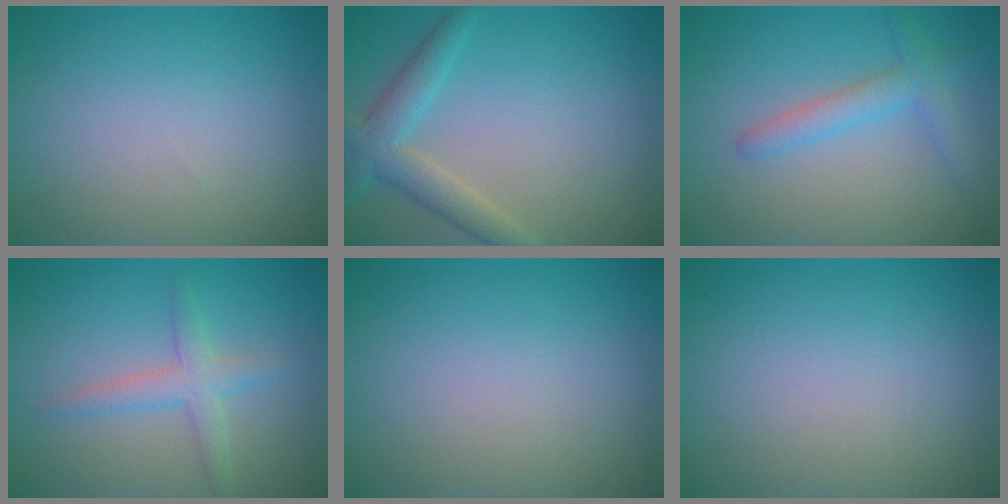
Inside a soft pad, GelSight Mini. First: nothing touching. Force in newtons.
{"total": 3.7, "press": 3.7, "slide": 0.2}
{"total": 2.8, "press": 2.8, "slide": 0.3}
{"total": 2.5, "press": 2.5, "slide": 0.2}
{"total": 0.0}
{"total": 0.0}